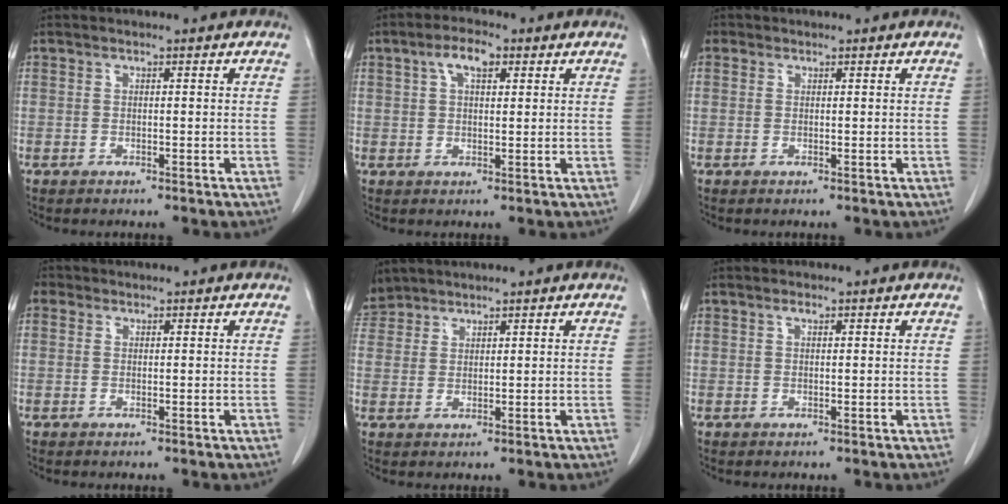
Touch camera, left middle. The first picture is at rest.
{"total": 4.6, "force": [2.1, 1.9, 3.7], "torque": [-0.072, 0.015, 0.038]}
{"total": 1.0, "force": [0.5, 0.9, 0.1], "torque": [0.004, 0.005, 0.006]}
{"total": 1.4, "force": [0.7, 1.2, 0.3], "torque": [0.000, 0.006, 0.008]}
{"total": 4.6, "force": [4.1, 1.9, 0.0], "torque": [-0.001, 0.012, 0.084]}
{"total": 0.8, "force": [0.5, 0.3, 0.5], "torque": [-0.011, 0.001, 0.009]}